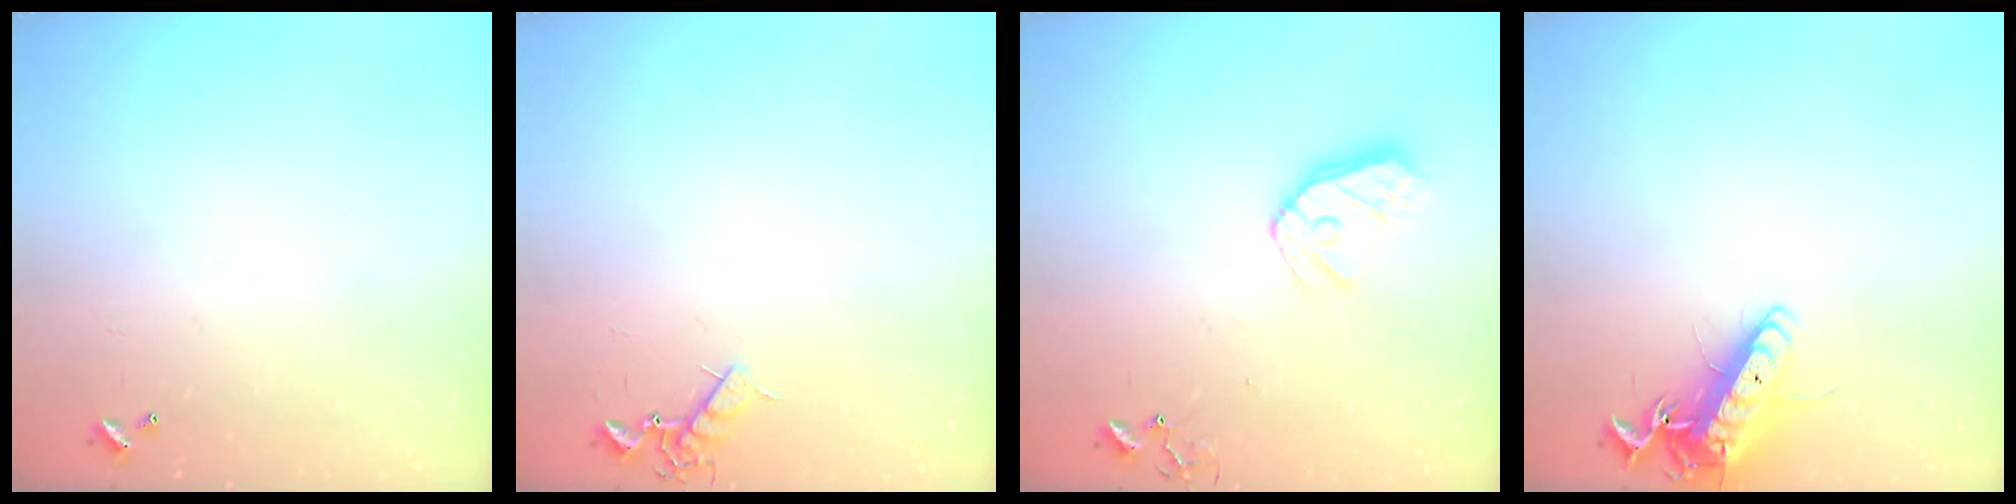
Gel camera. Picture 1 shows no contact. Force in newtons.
{"total": 7.8, "press": 7.8, "slide": 0.8}
{"total": 12.6, "press": 12.5, "slide": 1.4}
{"total": 13.9, "press": 13.9, "slide": 1.3}